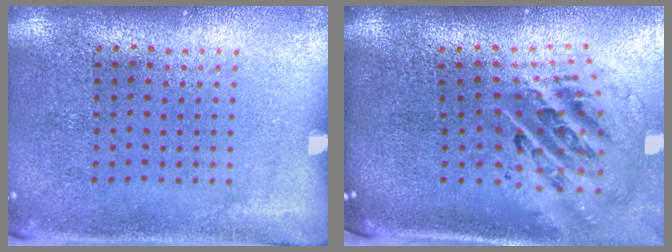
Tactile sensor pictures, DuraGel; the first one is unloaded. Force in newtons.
{"total": 2.7, "press": 1.9, "slide": 2.0}